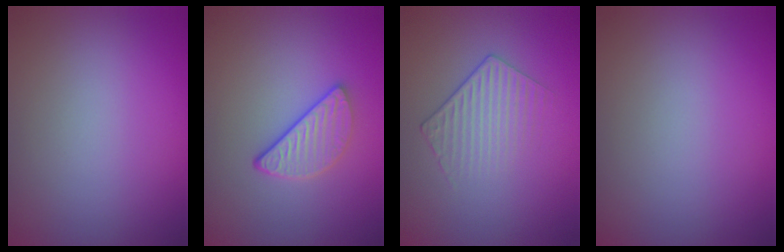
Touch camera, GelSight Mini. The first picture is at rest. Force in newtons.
{"total": 3.3, "press": 2.6, "slide": 2.0}
{"total": 1.9, "press": 1.4, "slide": 1.3}
{"total": 0.0}